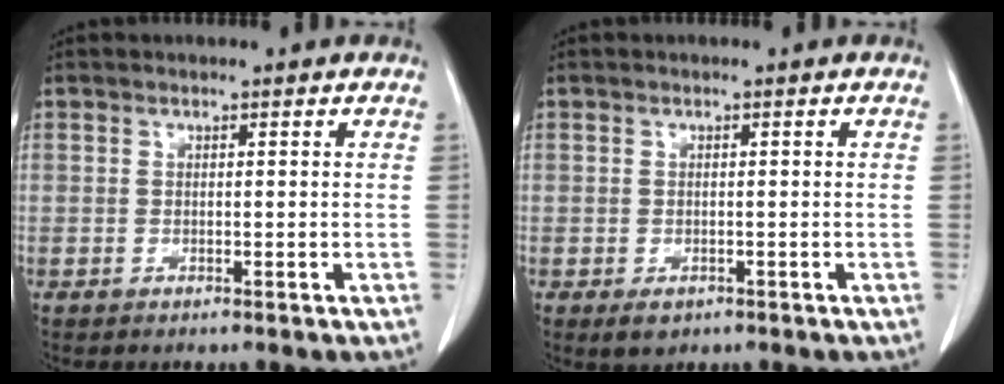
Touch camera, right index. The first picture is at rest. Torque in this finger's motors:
{"motor_torque": [-0.14, -0.09, -0.13, -0.04]}